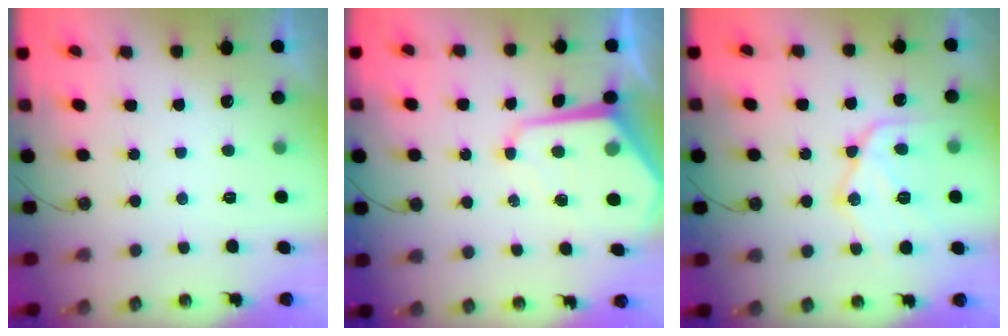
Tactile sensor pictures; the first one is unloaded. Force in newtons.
{"total": 9.8, "press": 9.8, "slide": 0.8}
{"total": 16.0, "press": 16.0, "slide": 1.6}